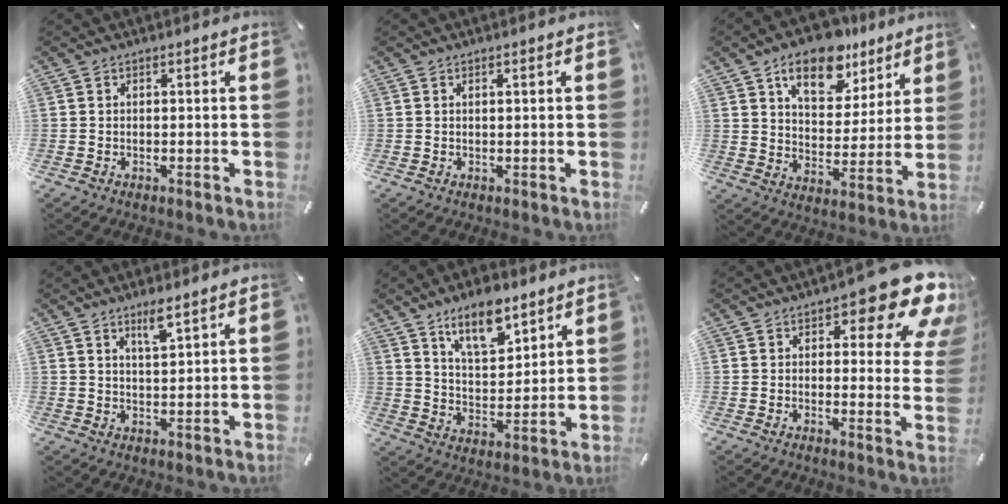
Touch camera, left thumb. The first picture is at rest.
{"total": 0.5, "force": [0.3, 0.1, 0.4], "torque": [-0.007, 0.002, 0.004]}
{"total": 14.7, "force": [10.1, 8.2, 6.9], "torque": [-0.097, -0.060, 0.177]}
{"total": 4.6, "force": [3.4, 0.8, 2.9], "torque": [-0.049, -0.014, 0.056]}
{"total": 12.3, "force": [8.8, 5.6, 6.4], "torque": [-0.103, -0.042, 0.156]}
{"total": 14.0, "force": [8.4, 5.5, 9.8], "torque": [-0.113, -0.061, 0.140]}